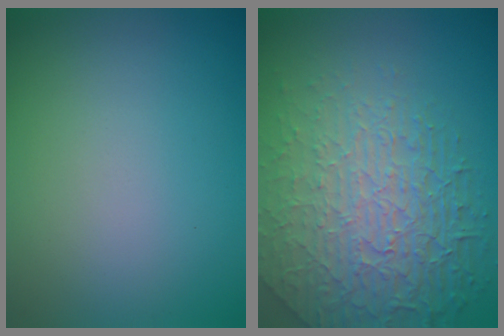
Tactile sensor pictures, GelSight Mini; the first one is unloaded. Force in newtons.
{"total": 8.1, "press": 5.8, "slide": 5.7}